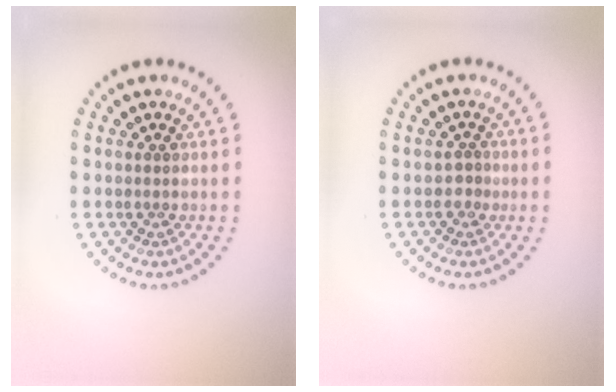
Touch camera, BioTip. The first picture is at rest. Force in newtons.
{"total": 1.0, "press": 0.8, "slide": 0.5}